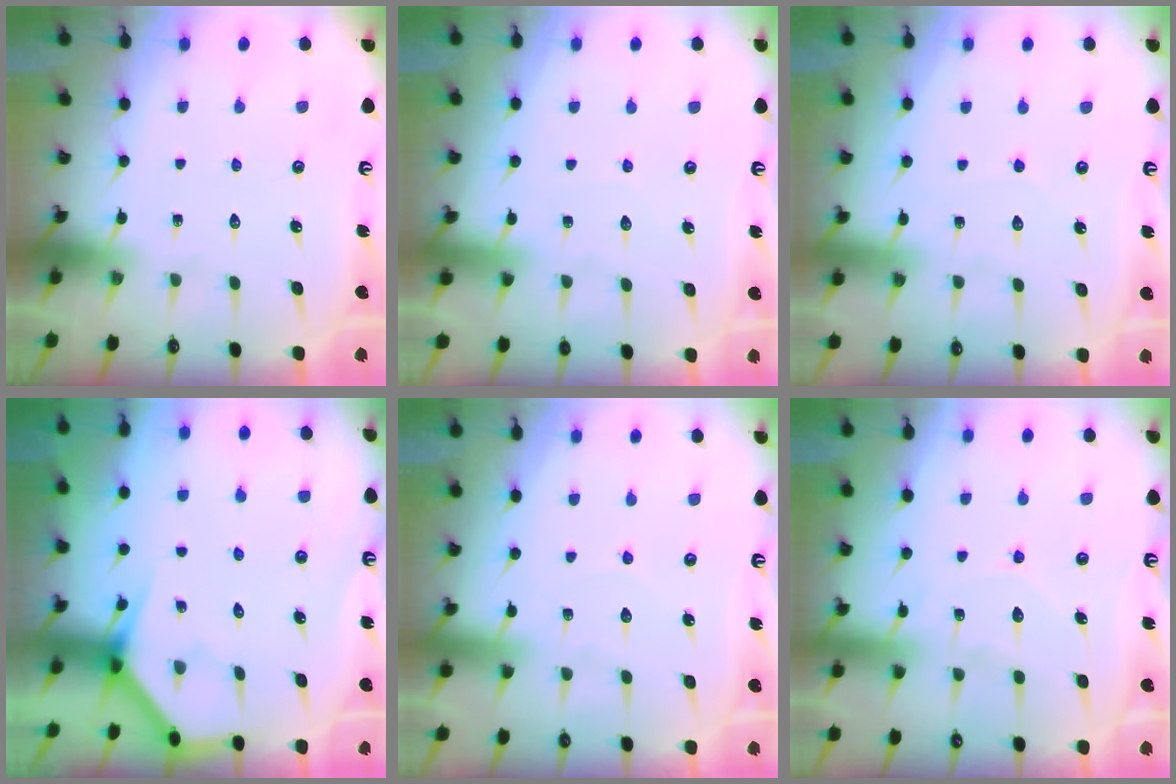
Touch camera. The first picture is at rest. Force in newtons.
{"total": 3.7, "press": 3.7, "slide": 0.4}
{"total": 3.5, "press": 3.5, "slide": 0.4}
{"total": 3.6, "press": 3.6, "slide": 0.3}
{"total": 3.8, "press": 3.8, "slide": 0.3}
{"total": 9.1, "press": 9.1, "slide": 0.9}